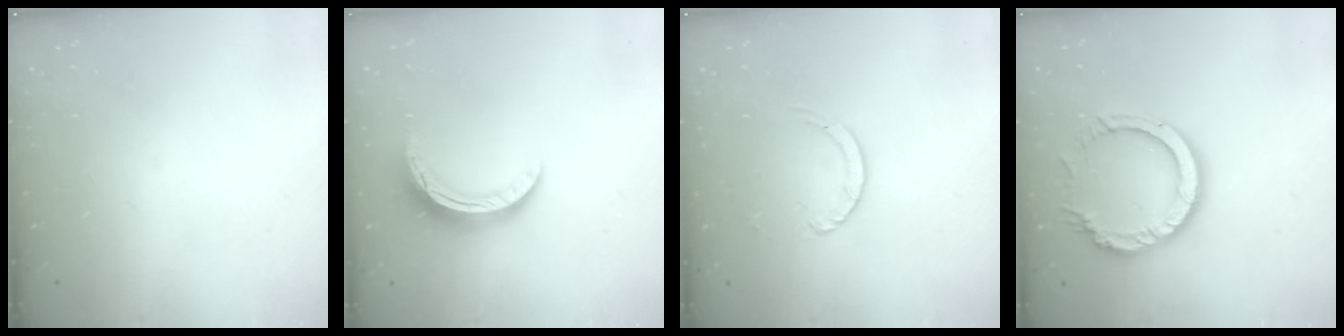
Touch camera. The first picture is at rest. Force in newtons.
{"total": 9.3, "press": 9.3, "slide": 0.3}
{"total": 2.7, "press": 2.7, "slide": 0.3}
{"total": 12.3, "press": 12.2, "slide": 1.0}